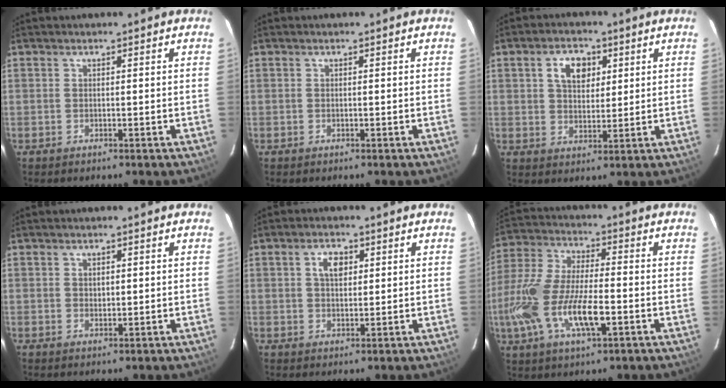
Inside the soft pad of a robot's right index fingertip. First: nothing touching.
{"total": 0.0}
{"total": 6.5, "force": [2.4, 4.2, 4.3], "torque": [-0.068, 0.016, 0.043]}
{"total": 1.5, "force": [0.5, 1.1, 0.8], "torque": [-0.010, 0.003, 0.010]}
{"total": 4.1, "force": [1.4, 2.4, 2.9], "torque": [-0.050, 0.009, 0.026]}
{"total": 18.2, "force": [-5.6, 6.3, 16.2], "torque": [-0.345, -0.019, -0.107]}